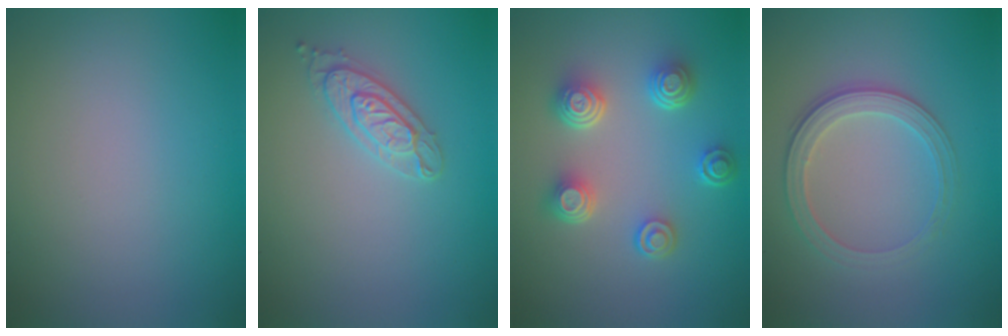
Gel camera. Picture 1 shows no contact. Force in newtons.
{"total": 2.5, "press": 2.4, "slide": 0.2}
{"total": 4.7, "press": 3.5, "slide": 3.1}
{"total": 2.8, "press": 2.7, "slide": 0.7}